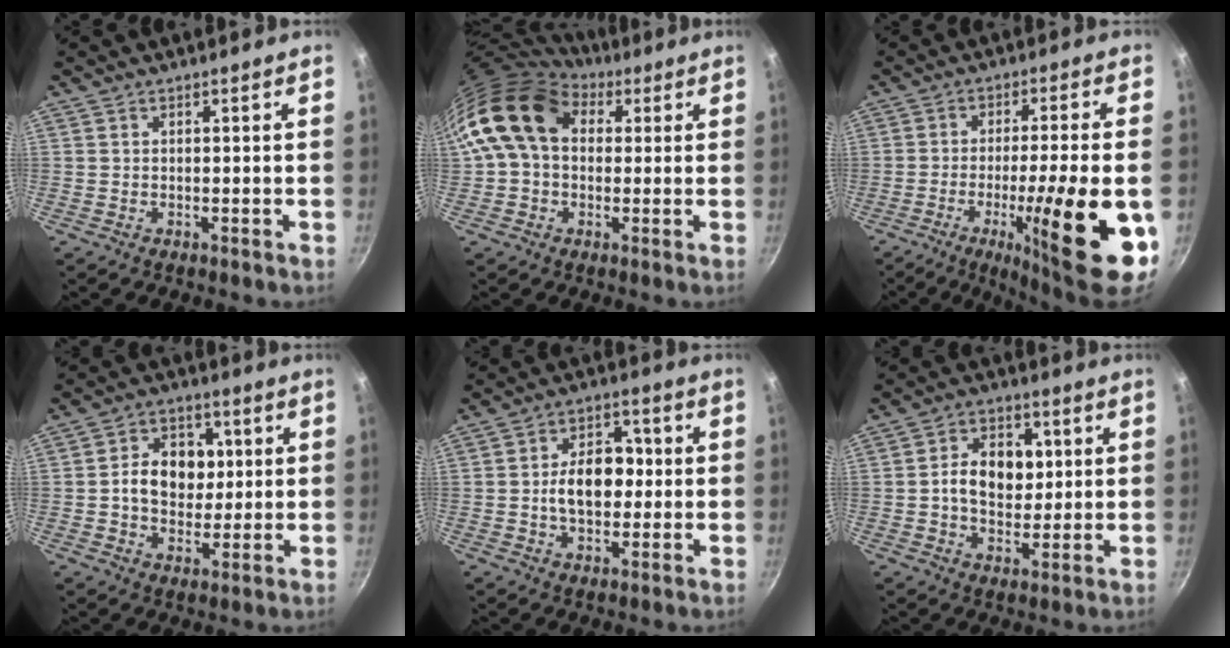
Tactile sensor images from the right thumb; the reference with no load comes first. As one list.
[{"total": 15.3, "force": [4.2, 11.1, 9.7], "torque": [-0.158, 0.017, 0.057]}, {"total": 19.6, "force": [-6.2, 3.5, 18.2], "torque": [-0.256, 0.014, -0.088]}, {"total": 11.2, "force": [1.1, 8.6, 7.0], "torque": [-0.076, 0.006, 0.009]}, {"total": 10.5, "force": [-0.2, 7.1, 7.8], "torque": [-0.086, 0.019, -0.012]}, {"total": 10.7, "force": [1.3, 7.7, 7.3], "torque": [-0.088, 0.004, 0.011]}]